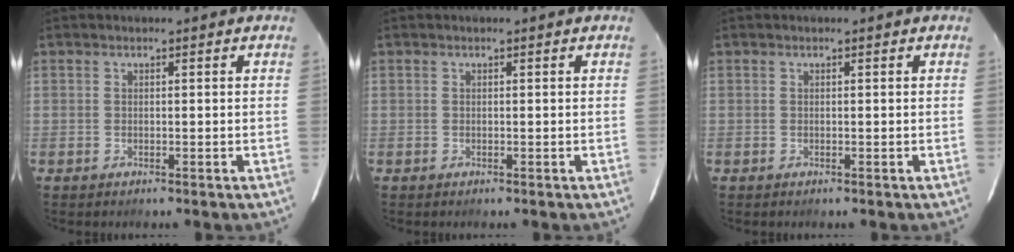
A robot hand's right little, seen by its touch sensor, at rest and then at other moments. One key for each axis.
{"total": 0.0}
{"total": 0.0}